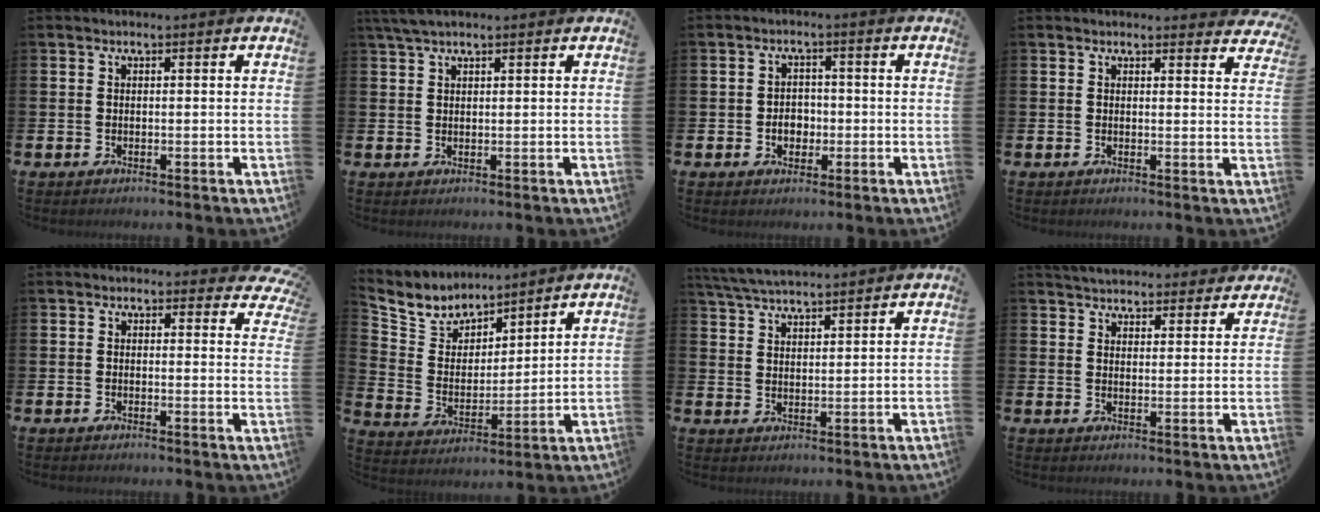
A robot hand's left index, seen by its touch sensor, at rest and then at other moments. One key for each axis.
{"total": 2.7, "fx": 2.1, "fy": 0.7, "fz": 1.5, "tx": -0.036, "ty": 0.006, "tz": 0.039}
{"total": 3.0, "fx": -0.7, "fy": 2.3, "fz": 1.7, "tx": -0.016, "ty": -0.004, "tz": -0.020}
{"total": 1.8, "fx": 1.7, "fy": 0.4, "fz": 0.1, "tx": 0.008, "ty": -0.009, "tz": 0.029}
{"total": 1.5, "fx": 1.1, "fy": 1.0, "fz": 0.2, "tx": 0.004, "ty": -0.003, "tz": 0.014}
{"total": 6.4, "fx": 5.9, "fy": 2.4, "fz": 0.2, "tx": -0.047, "ty": -0.045, "tz": 0.105}
{"total": 5.0, "fx": 4.9, "fy": 0.4, "fz": 1.2, "tx": -0.043, "ty": -0.018, "tz": 0.090}
{"total": 4.4, "fx": 4.3, "fy": 1.0, "fz": 0.0, "tx": -0.014, "ty": -0.023, "tz": 0.079}